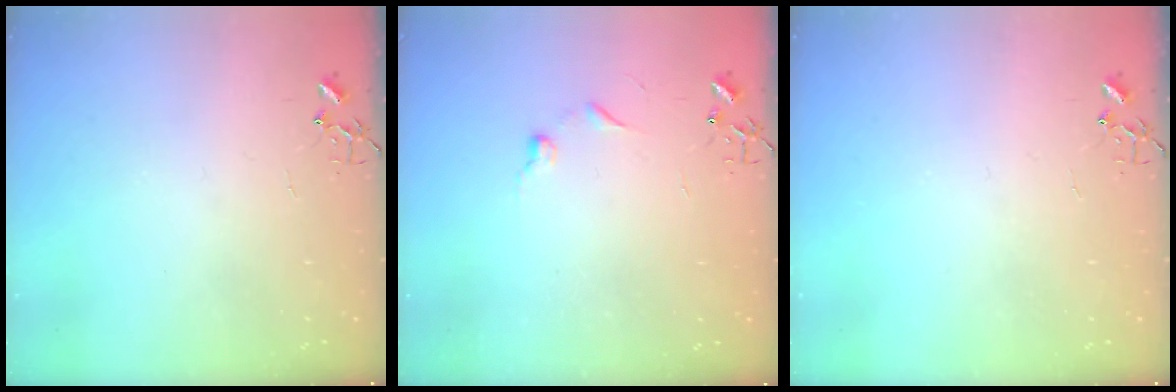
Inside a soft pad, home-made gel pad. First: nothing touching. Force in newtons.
{"total": 5.5, "press": 5.5, "slide": 0.6}
{"total": 0.0}